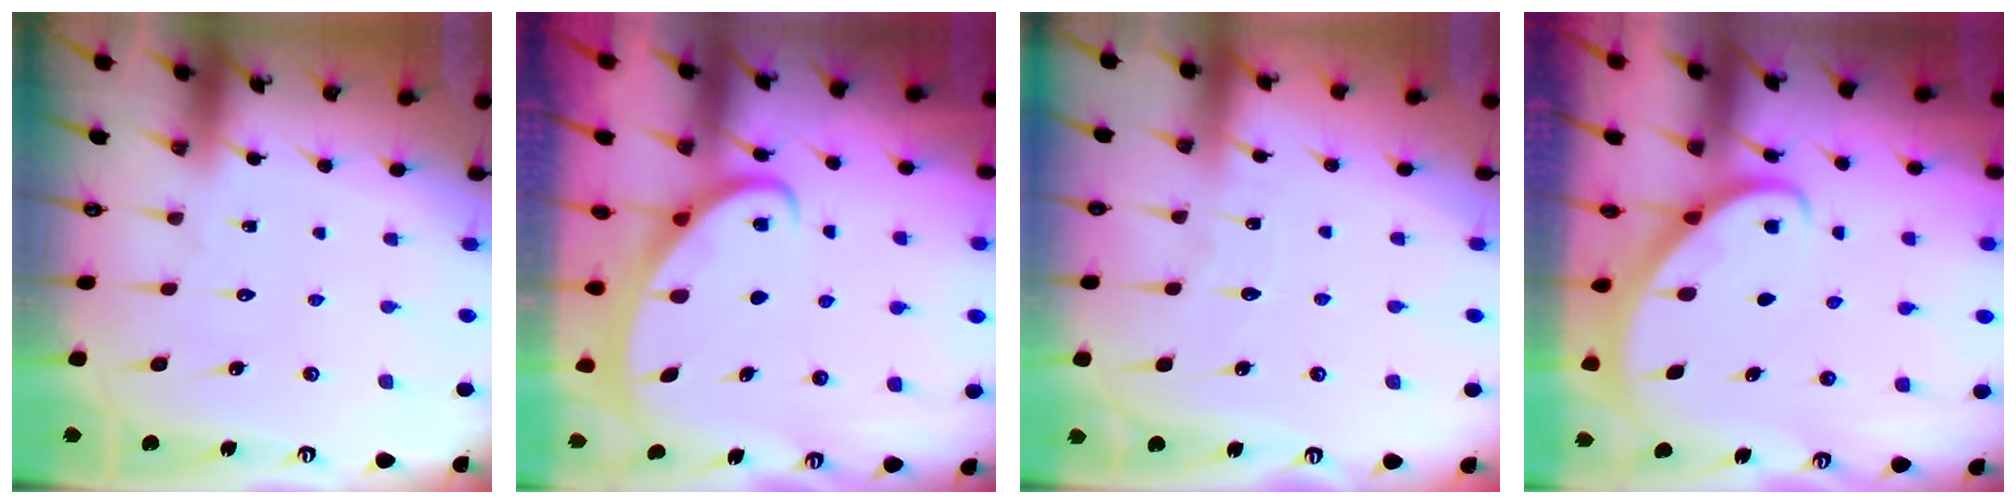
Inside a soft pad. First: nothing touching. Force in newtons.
{"total": 2.5, "press": 2.5, "slide": 0.4}
{"total": 3.0, "press": 3.0, "slide": 0.3}
{"total": 2.8, "press": 2.8, "slide": 0.2}